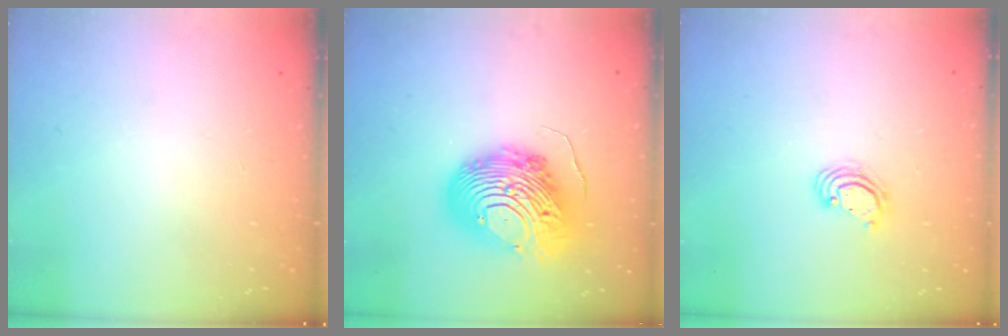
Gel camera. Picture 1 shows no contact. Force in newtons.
{"total": 16.1, "press": 16.0, "slide": 1.8}
{"total": 3.9, "press": 3.9, "slide": 0.2}